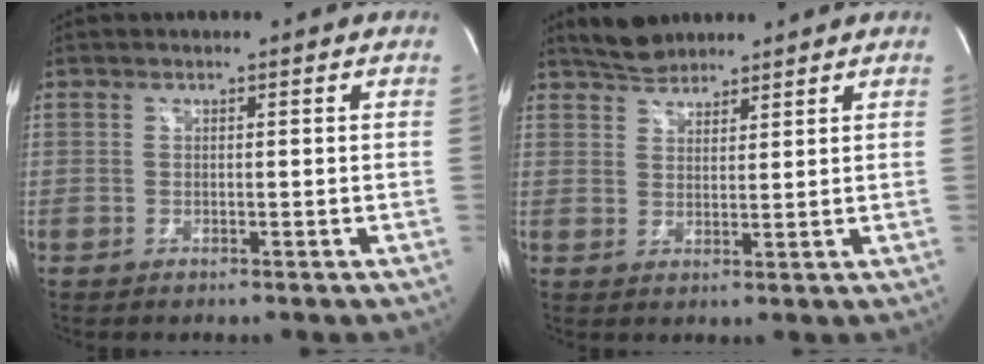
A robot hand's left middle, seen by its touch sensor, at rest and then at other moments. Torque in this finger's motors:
{"motor_torque": [0.31, -0.27, -0.02, 0.00]}